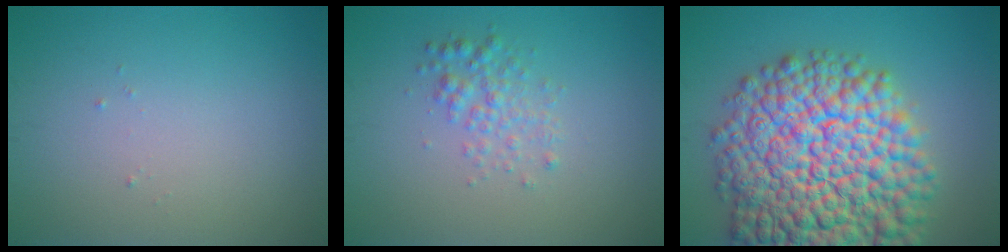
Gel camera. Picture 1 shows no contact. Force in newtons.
{"total": 2.2, "press": 2.2, "slide": 0.0}
{"total": 17.5, "press": 17.5, "slide": 0.7}